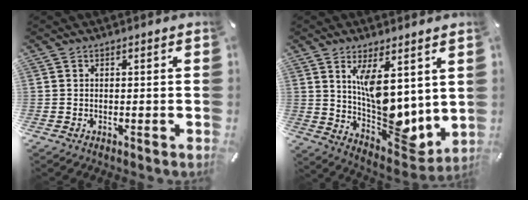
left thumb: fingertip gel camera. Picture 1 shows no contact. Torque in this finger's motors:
{"motor_torque": [2.45, 2.56, 1.08, 0.33, 0.50]}